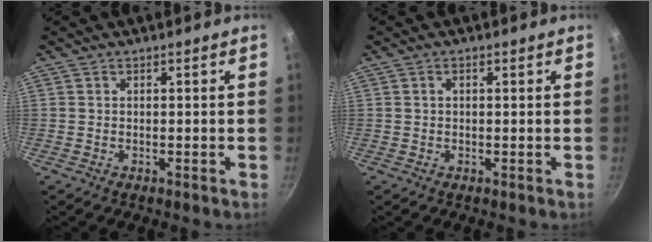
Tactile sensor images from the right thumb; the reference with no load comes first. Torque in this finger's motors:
{"motor_torque": [0.58, 0.37, -0.55, 0.35, 0.03]}